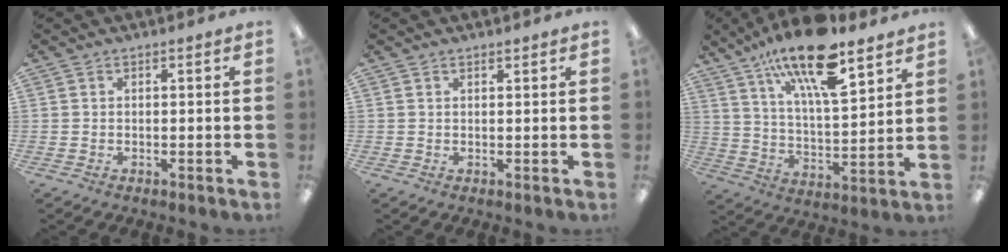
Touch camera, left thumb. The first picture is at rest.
{"total": 0.7, "force": [0.6, 0.1, 0.2], "torque": [-0.006, 0.000, 0.012]}
{"total": 20.1, "force": [14.2, 5.7, 13.0], "torque": [-0.224, -0.080, 0.235]}